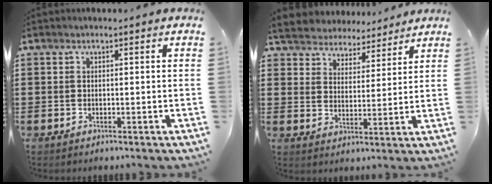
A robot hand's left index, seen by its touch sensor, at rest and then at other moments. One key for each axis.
{"total": 4.5, "fx": 4.4, "fy": 0.6, "fz": -0.8, "tx": -0.011, "ty": -0.029, "tz": 0.075}